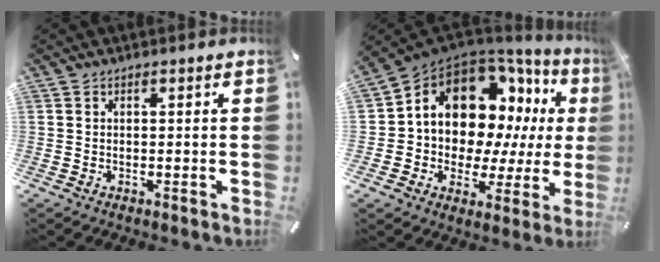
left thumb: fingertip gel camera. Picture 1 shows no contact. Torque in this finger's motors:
{"motor_torque": [1.30, 2.45, 2.77, 0.00, 0.27]}